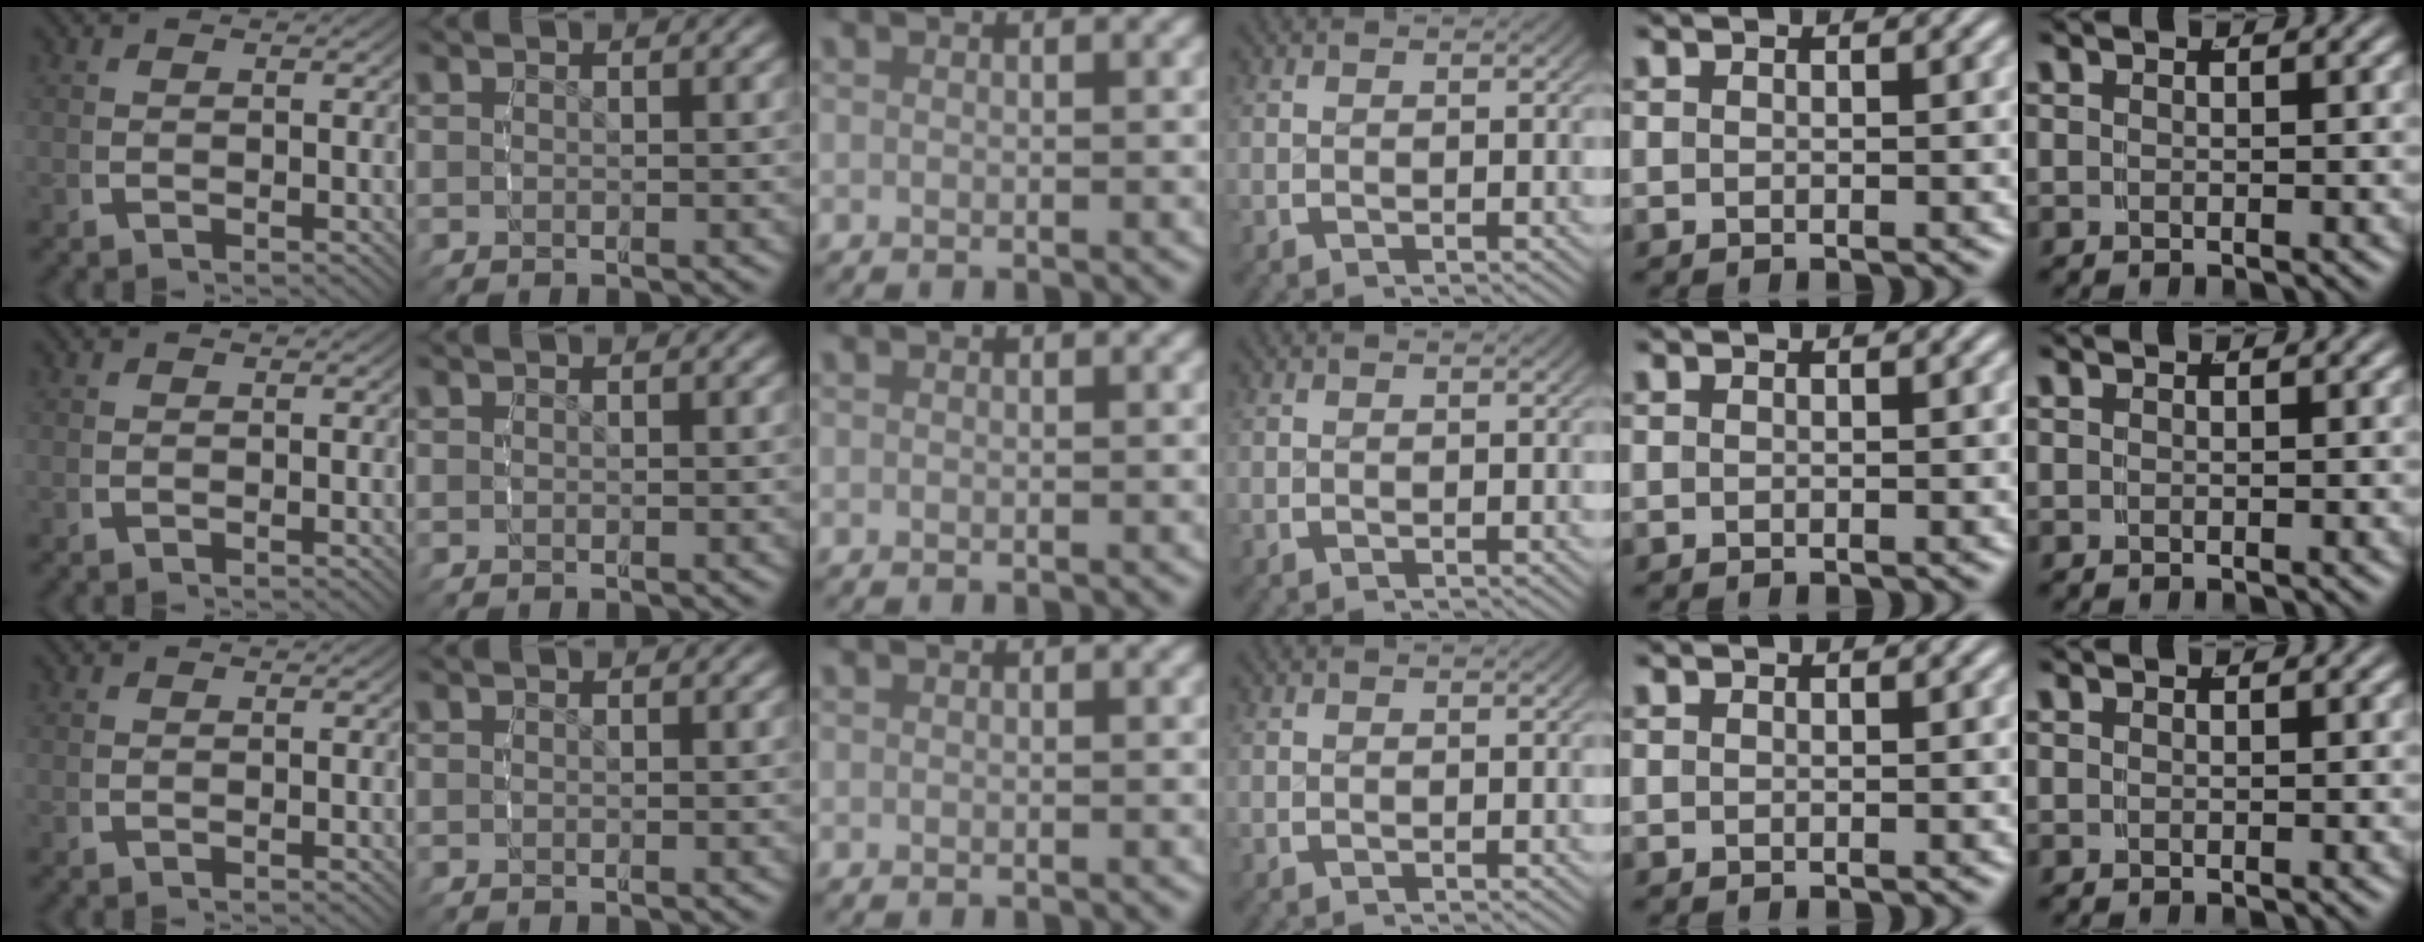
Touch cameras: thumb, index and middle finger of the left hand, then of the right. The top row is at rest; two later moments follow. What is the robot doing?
{"motion": "reach", "object": "shirt"}